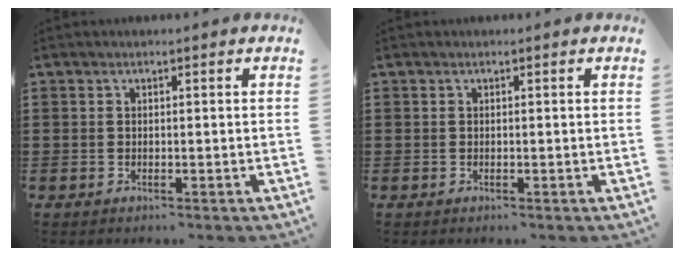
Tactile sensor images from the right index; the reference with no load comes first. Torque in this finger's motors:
{"motor_torque": [0.00, 0.00, 0.00, 0.00]}